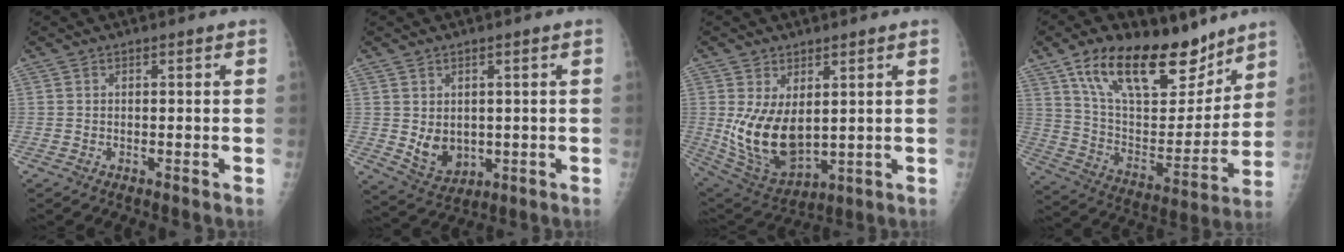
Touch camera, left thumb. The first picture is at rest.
{"total": 6.4, "force": [0.1, 5.0, 4.0], "torque": [-0.048, -0.017, 0.024]}
{"total": 12.8, "force": [1.8, 7.5, 10.3], "torque": [-0.174, -0.024, 0.060]}
{"total": 24.5, "force": [16.0, 11.1, 14.9], "torque": [-0.207, -0.056, 0.274]}